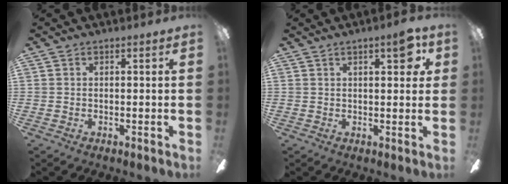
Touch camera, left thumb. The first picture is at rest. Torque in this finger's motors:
{"motor_torque": [-0.17, -0.09, -0.44, 0.05, 0.06]}